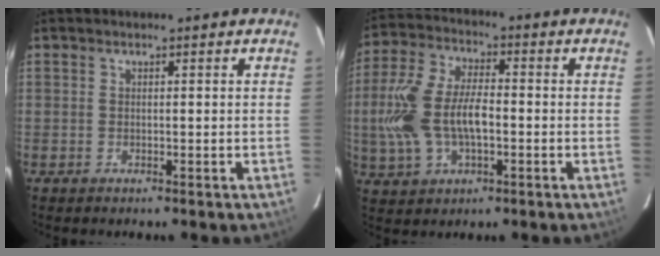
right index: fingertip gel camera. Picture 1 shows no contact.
{"total": 14.1, "force": [-1.8, 7.5, 11.8], "torque": [-0.258, 0.008, -0.030]}